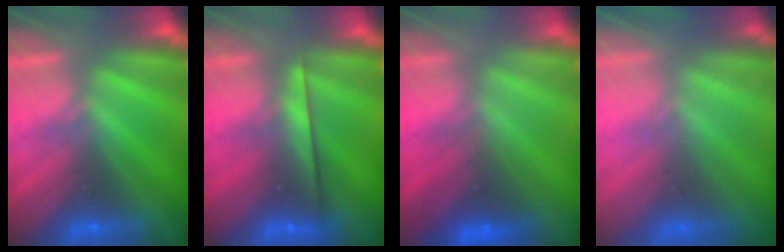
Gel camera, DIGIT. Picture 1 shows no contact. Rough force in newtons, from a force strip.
{"total": 2.2}
{"total": 2.9}
{"total": 6.8}